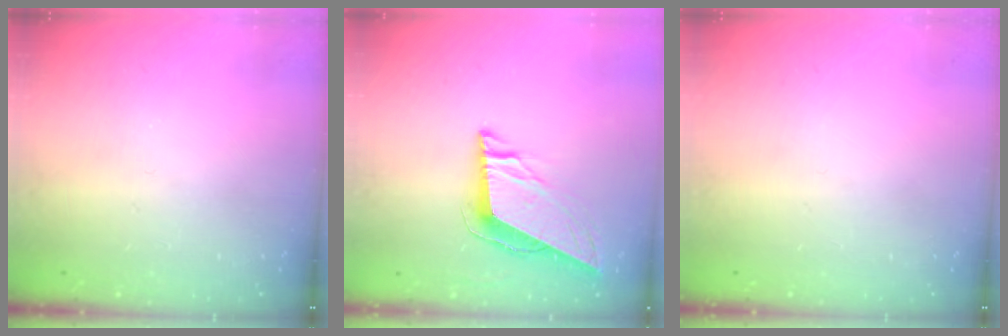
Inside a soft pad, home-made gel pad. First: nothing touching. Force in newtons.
{"total": 8.8, "press": 8.7, "slide": 1.4}
{"total": 0.0}